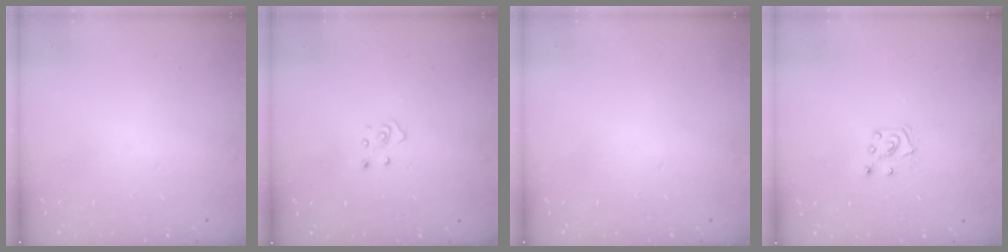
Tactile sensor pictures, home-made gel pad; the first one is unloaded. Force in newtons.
{"total": 2.5, "press": 2.4, "slide": 0.3}
{"total": 0.0}
{"total": 5.4, "press": 5.4, "slide": 0.6}